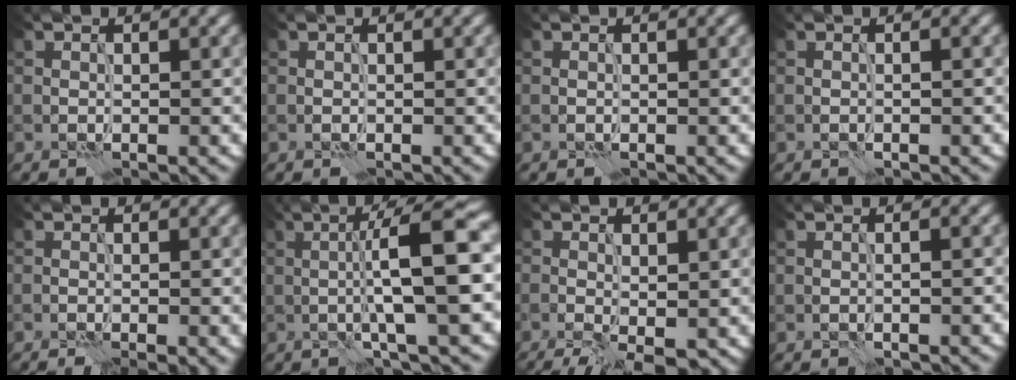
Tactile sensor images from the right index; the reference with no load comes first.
{"total": 0.0}
{"total": 0.0}
{"total": 0.5, "force": [-0.3, -0.2, 0.4], "torque": [-0.005, 0.002, -0.008]}
{"total": 1.5, "force": [-0.6, 0.0, 1.3], "torque": [-0.019, -0.004, -0.010]}
{"total": 8.5, "force": [0.1, 1.2, 8.4], "torque": [-0.121, 0.016, -0.005]}
{"total": 3.9, "force": [-1.1, 1.2, 3.6], "torque": [-0.064, -0.010, -0.017]}
{"total": 0.8, "force": [-0.3, -0.2, 0.7], "torque": [-0.010, 0.002, -0.009]}